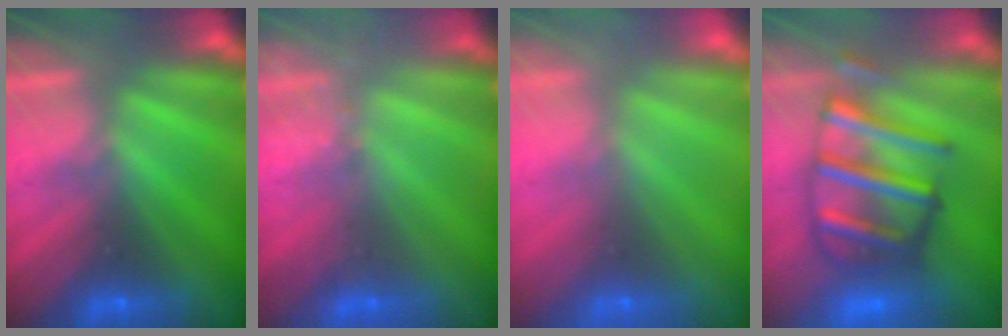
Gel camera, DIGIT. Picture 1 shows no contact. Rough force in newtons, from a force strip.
{"total": 2.7}
{"total": 7.6}
{"total": 9.7}